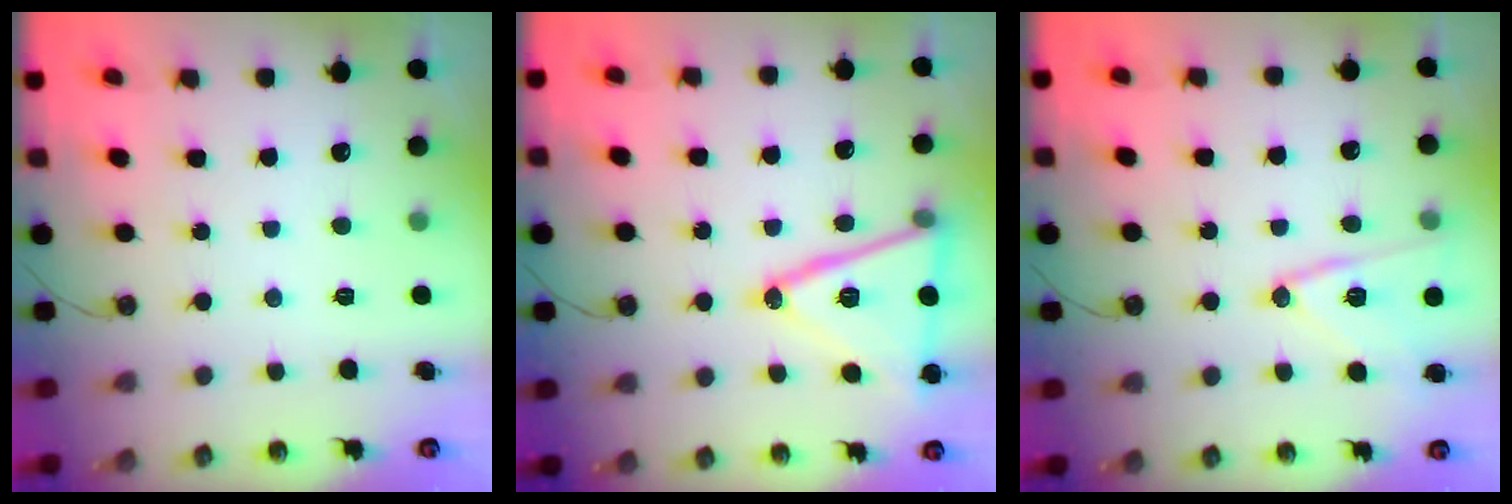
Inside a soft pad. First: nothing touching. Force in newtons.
{"total": 19.0, "press": 18.7, "slide": 3.4}
{"total": 12.3, "press": 12.3, "slide": 0.2}